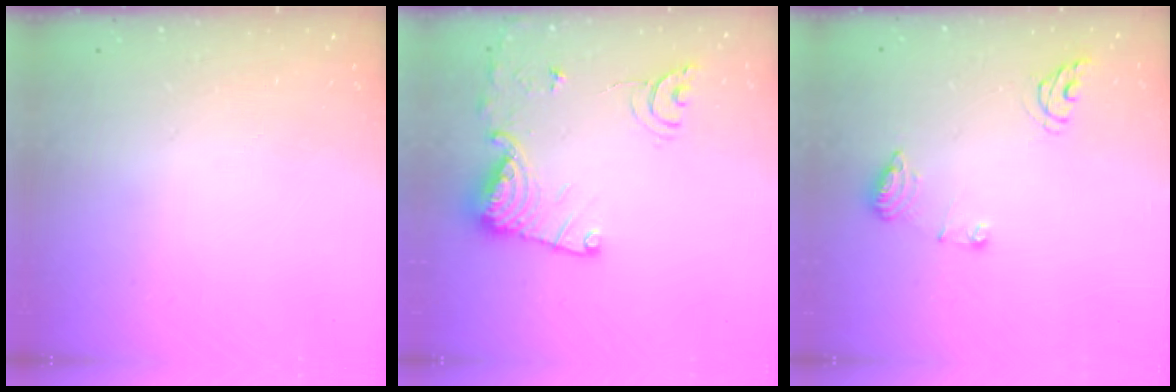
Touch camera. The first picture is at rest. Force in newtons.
{"total": 14.7, "press": 14.7, "slide": 0.7}
{"total": 8.9, "press": 8.8, "slide": 1.1}